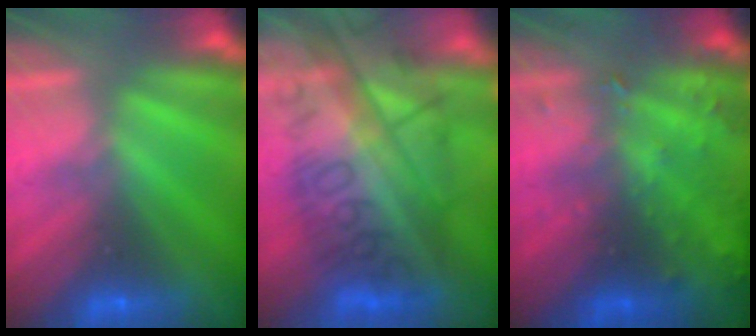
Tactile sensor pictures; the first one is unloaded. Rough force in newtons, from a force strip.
{"total": 7.4}
{"total": 7.7}